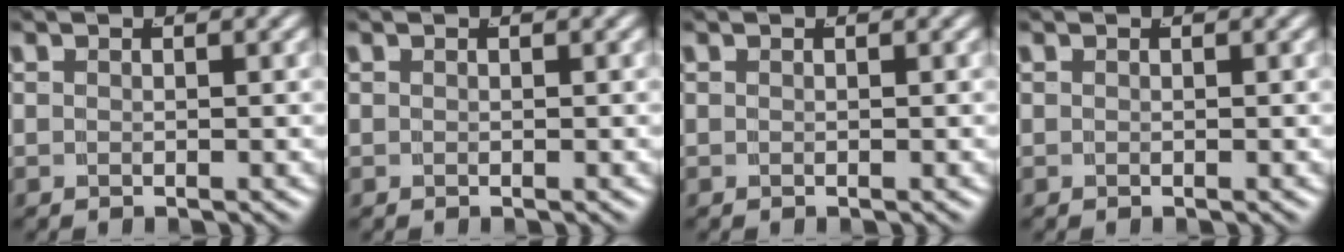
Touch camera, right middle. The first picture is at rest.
{"total": 0.0}
{"total": 0.0}
{"total": 0.0}